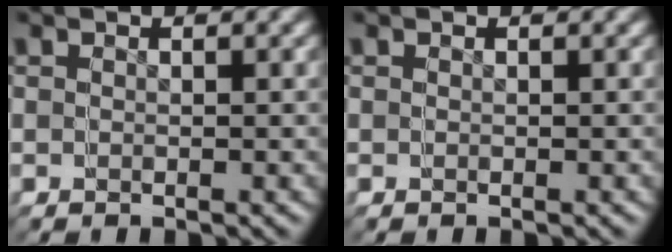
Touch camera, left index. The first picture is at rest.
{"total": 0.0}